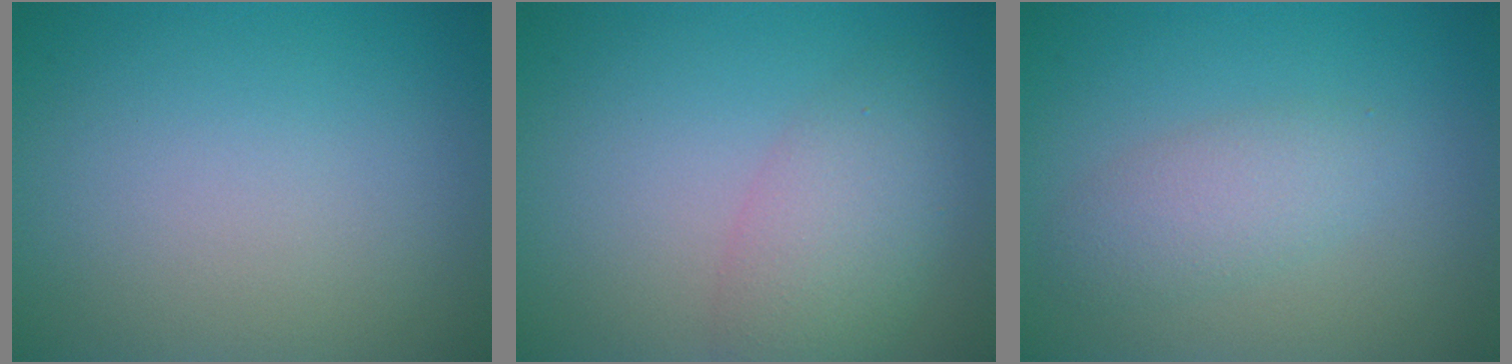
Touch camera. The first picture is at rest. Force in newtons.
{"total": 4.0, "press": 4.0, "slide": 0.2}
{"total": 2.7, "press": 2.7, "slide": 0.1}